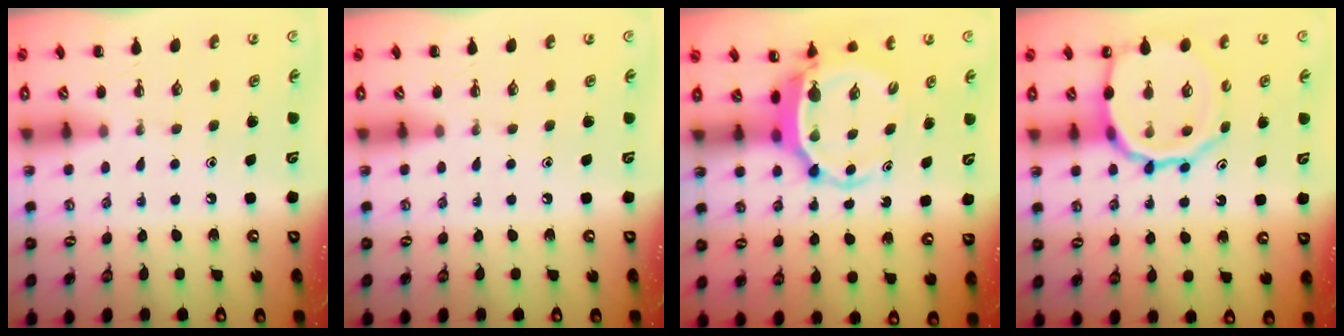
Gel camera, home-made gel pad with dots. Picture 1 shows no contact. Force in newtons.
{"total": 0.0}
{"total": 5.1, "press": 4.9, "slide": 1.2}
{"total": 16.4, "press": 16.3, "slide": 1.9}